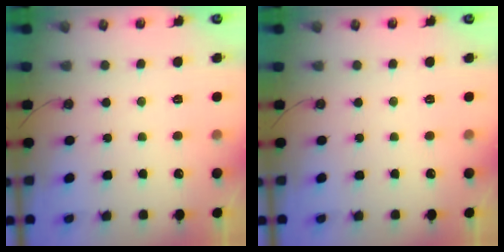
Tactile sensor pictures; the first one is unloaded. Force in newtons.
{"total": 0.0}